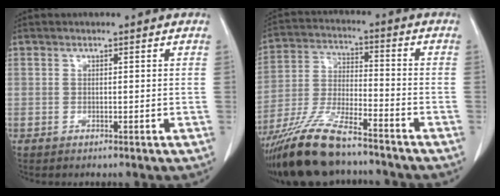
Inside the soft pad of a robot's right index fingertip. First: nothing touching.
{"total": 14.6, "force": [-11.8, 2.5, 8.1], "torque": [-0.168, -0.025, -0.216]}